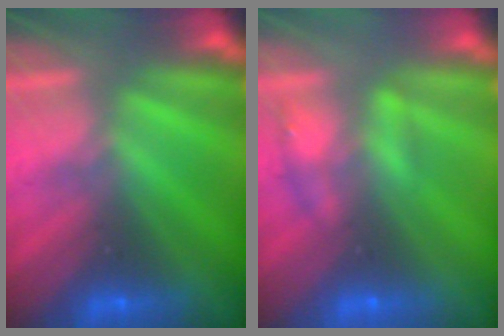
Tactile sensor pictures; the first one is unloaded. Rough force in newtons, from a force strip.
{"total": 2.2}